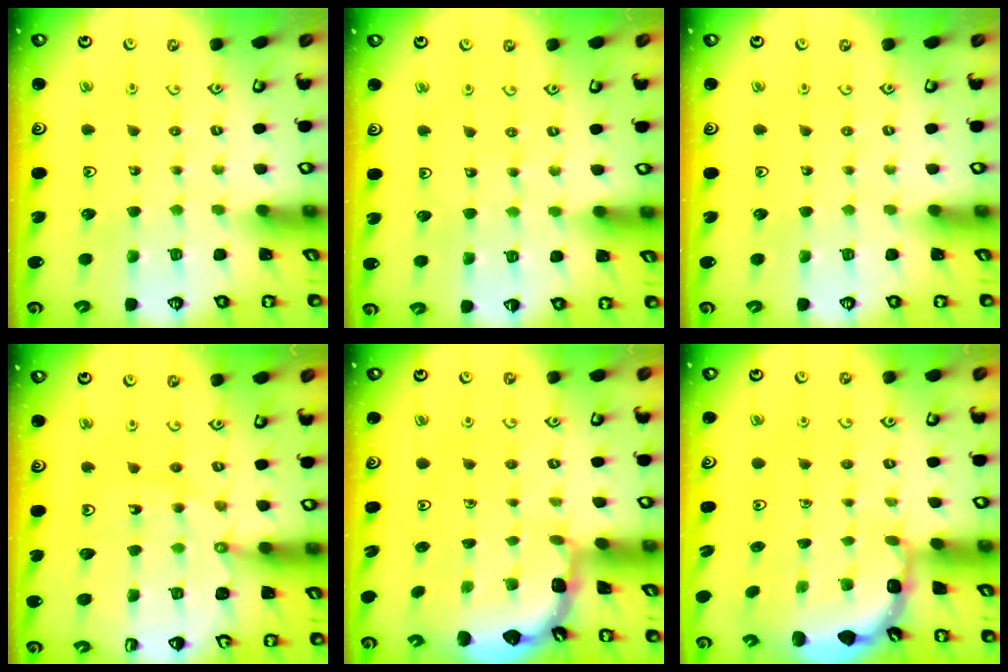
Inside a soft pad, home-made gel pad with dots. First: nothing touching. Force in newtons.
{"total": 2.1, "press": 2.1, "slide": 0.2}
{"total": 0.0}
{"total": 12.9, "press": 12.8, "slide": 1.6}
{"total": 2.0, "press": 2.0, "slide": 0.2}
{"total": 2.1, "press": 1.9, "slide": 0.9}